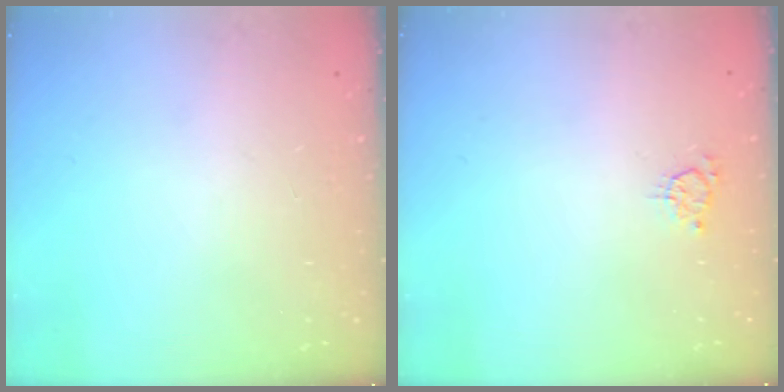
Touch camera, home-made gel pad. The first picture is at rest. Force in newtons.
{"total": 2.9, "press": 2.9, "slide": 0.5}